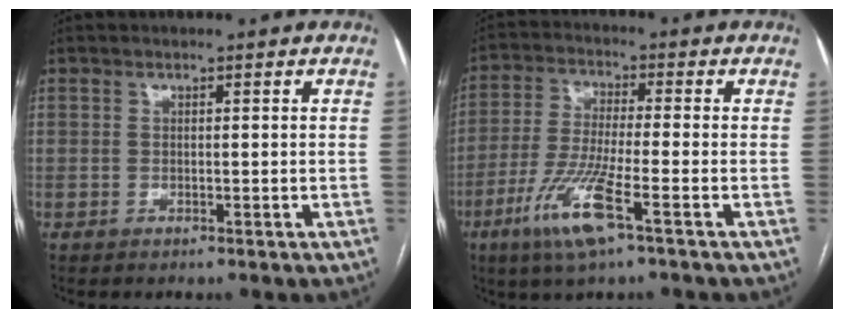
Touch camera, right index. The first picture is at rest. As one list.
[{"total": 10.3, "force": [-5.0, 0.5, 9.0], "torque": [-0.192, -0.021, -0.099]}]